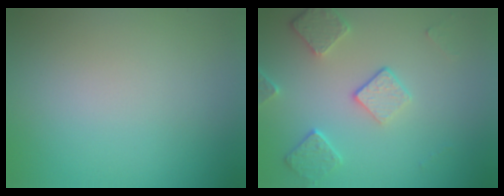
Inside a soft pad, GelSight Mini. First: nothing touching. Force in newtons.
{"total": 4.1, "press": 3.2, "slide": 2.6}